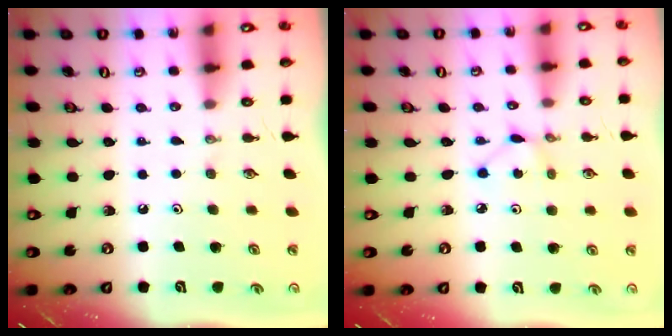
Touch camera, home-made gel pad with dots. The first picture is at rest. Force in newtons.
{"total": 2.1, "press": 2.1, "slide": 0.1}